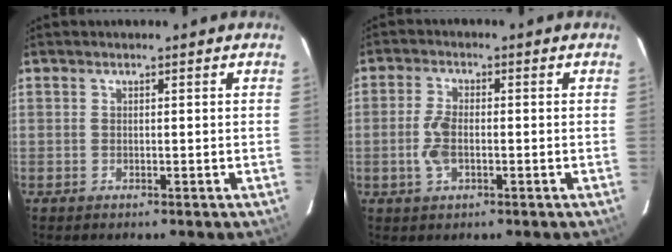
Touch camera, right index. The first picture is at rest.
{"total": 4.7, "force": [-1.1, 2.5, 3.9], "torque": [-0.085, 0.002, -0.018]}